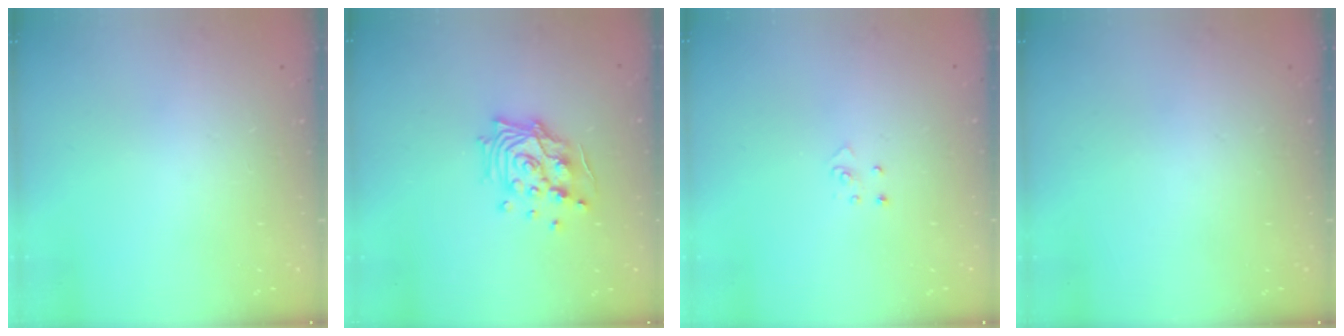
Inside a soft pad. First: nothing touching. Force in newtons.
{"total": 13.8, "press": 13.6, "slide": 2.0}
{"total": 3.4, "press": 3.4, "slide": 0.3}
{"total": 0.0}